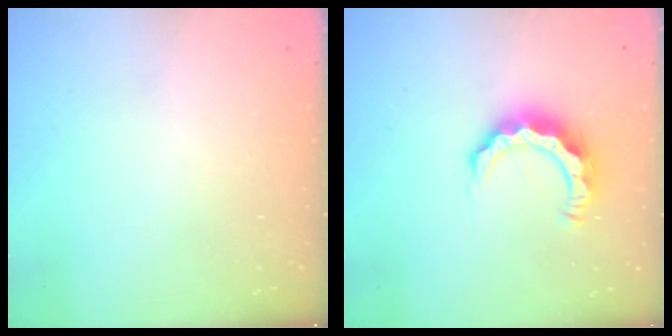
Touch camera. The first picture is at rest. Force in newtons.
{"total": 8.6, "press": 8.6, "slide": 0.4}